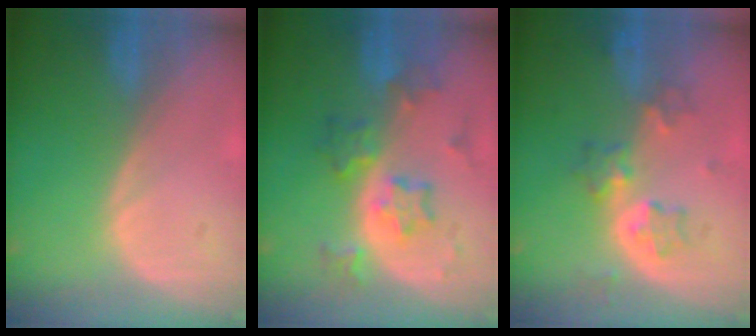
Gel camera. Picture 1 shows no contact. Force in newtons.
{"total": 6.6, "press": 6.6, "slide": 0.1}
{"total": 5.3, "press": 5.2, "slide": 1.2}